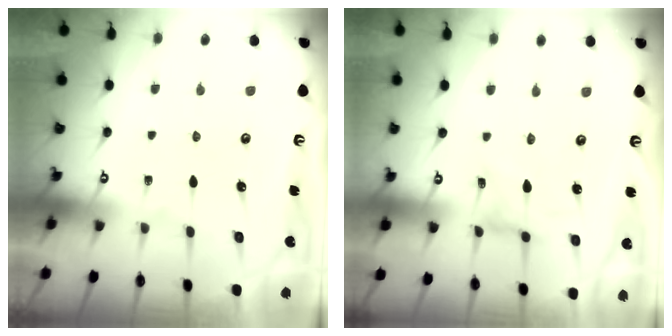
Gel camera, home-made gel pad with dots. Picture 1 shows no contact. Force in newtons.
{"total": 0.0}